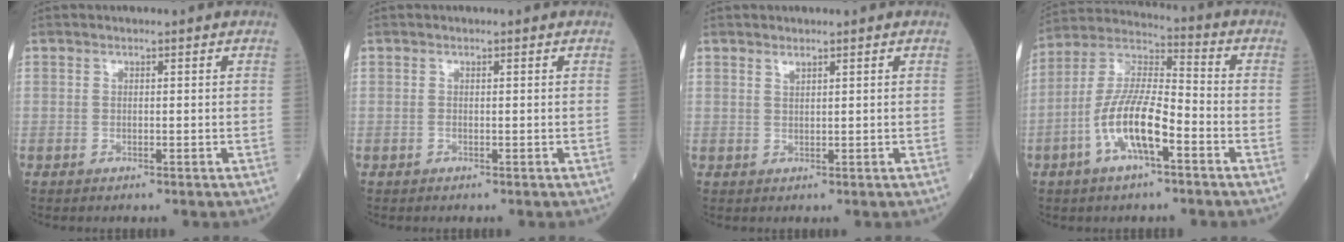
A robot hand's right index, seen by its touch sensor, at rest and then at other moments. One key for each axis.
{"total": 0.0}
{"total": 1.0, "fx": 0.9, "fy": 0.1, "fz": 0.5, "tx": -0.011, "ty": -0.004, "tz": 0.019}
{"total": 12.3, "fx": -4.5, "fy": 3.2, "fz": 11.0, "tx": -0.226, "ty": 0.007, "tz": -0.087}